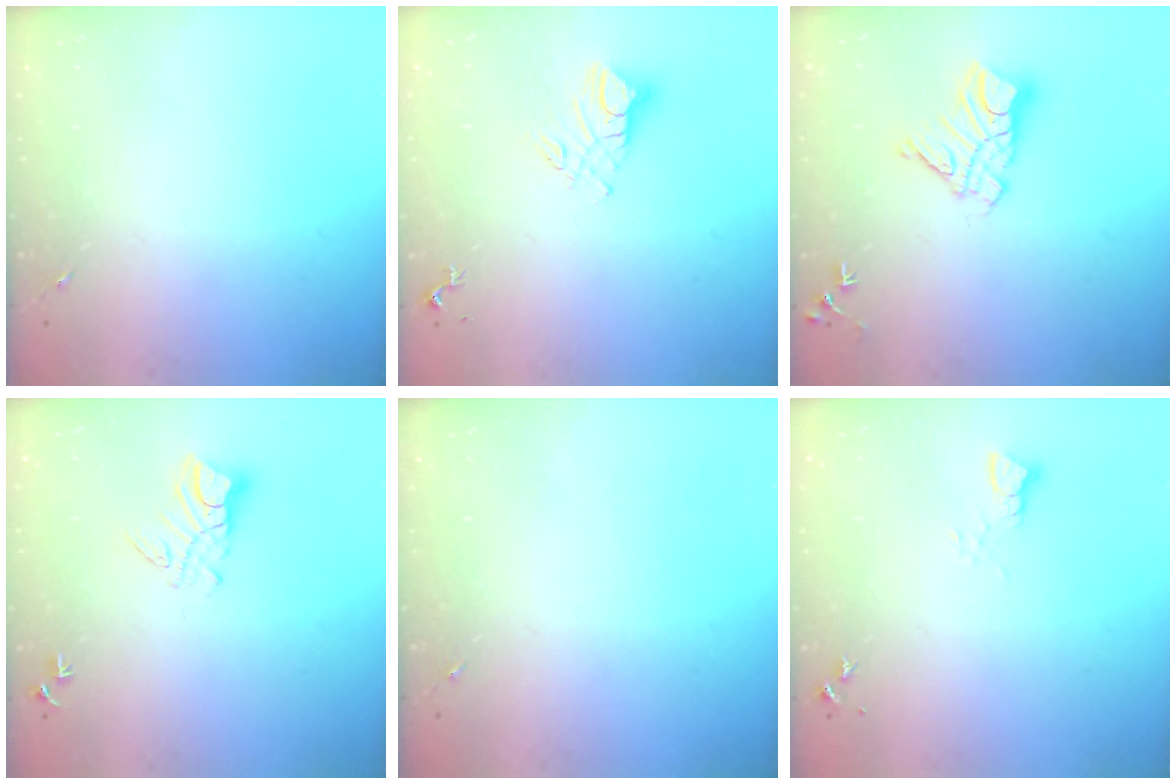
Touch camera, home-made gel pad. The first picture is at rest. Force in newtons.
{"total": 8.7, "press": 8.6, "slide": 0.9}
{"total": 11.1, "press": 11.0, "slide": 1.0}
{"total": 8.5, "press": 8.5, "slide": 0.9}
{"total": 0.0}
{"total": 2.5, "press": 2.5, "slide": 0.1}